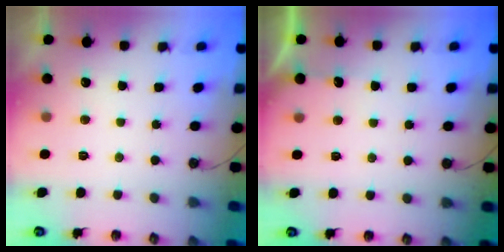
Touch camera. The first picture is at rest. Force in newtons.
{"total": 2.9, "press": 2.8, "slide": 0.4}